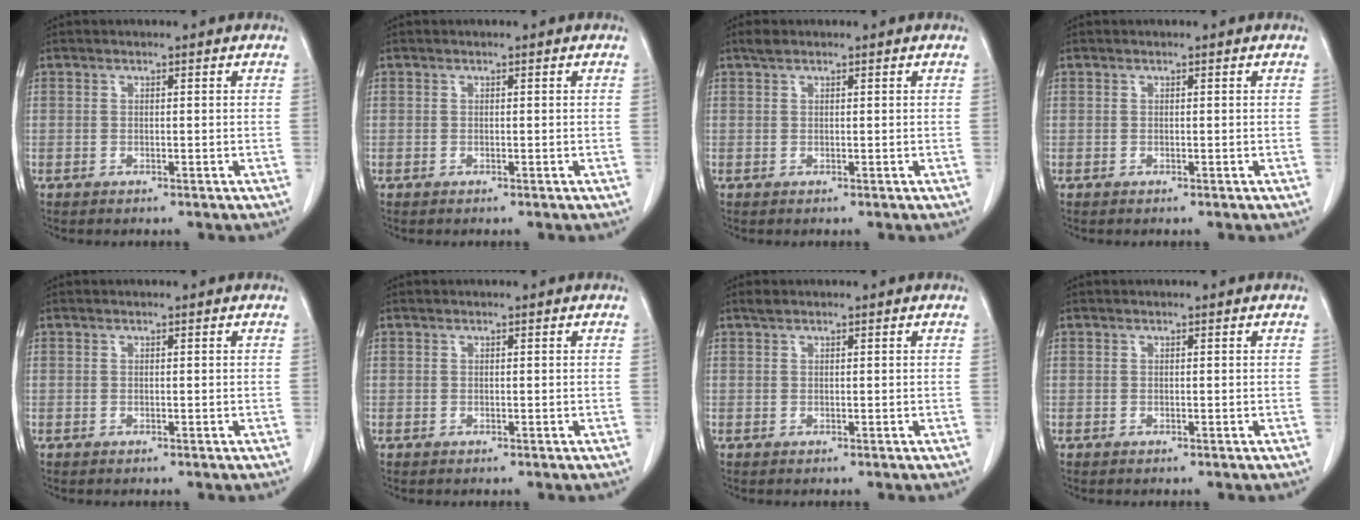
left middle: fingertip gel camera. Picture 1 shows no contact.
{"total": 0.0}
{"total": 1.1, "force": [0.9, 0.4, 0.5], "torque": [-0.012, 0.010, 0.017]}
{"total": 0.0}
{"total": 0.0}
{"total": 0.0}
{"total": 0.8, "force": [0.7, 0.3, 0.3], "torque": [-0.009, 0.008, 0.014]}
{"total": 0.0}